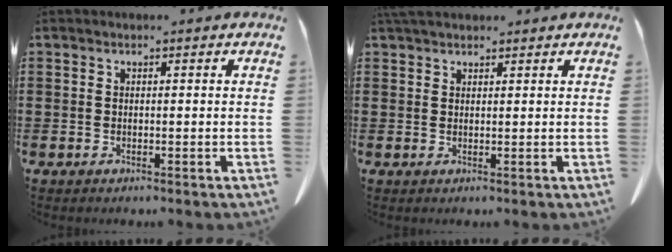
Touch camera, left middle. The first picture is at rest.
{"total": 2.1, "force": [1.9, 0.7, 0.7], "torque": [-0.020, 0.002, 0.037]}